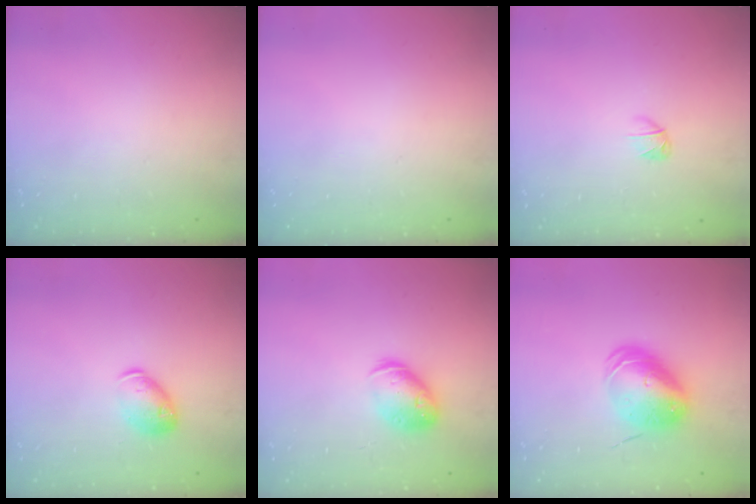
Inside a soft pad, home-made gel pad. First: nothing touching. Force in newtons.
{"total": 0.0}
{"total": 3.0, "press": 2.9, "slide": 0.7}
{"total": 9.7, "press": 9.5, "slide": 1.6}
{"total": 13.7, "press": 13.5, "slide": 2.0}
{"total": 10.8, "press": 10.6, "slide": 2.3}